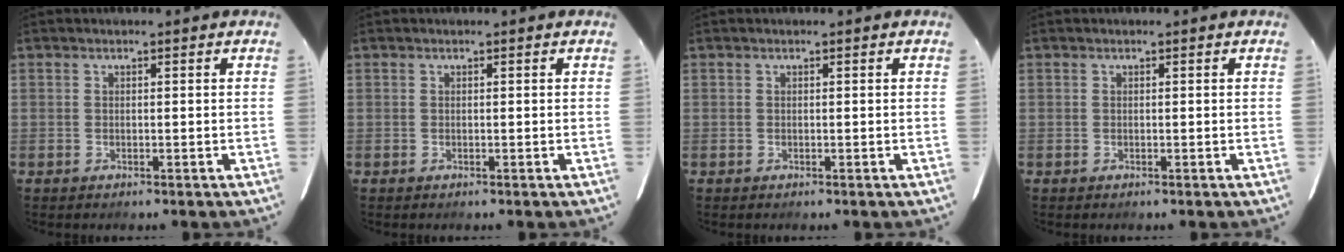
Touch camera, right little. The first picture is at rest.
{"total": 0.0}
{"total": 0.0}
{"total": 0.0}